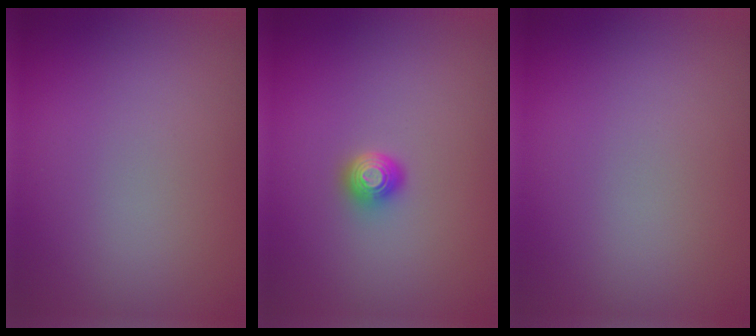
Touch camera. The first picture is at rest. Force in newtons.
{"total": 1.6, "press": 1.3, "slide": 0.9}
{"total": 0.0}